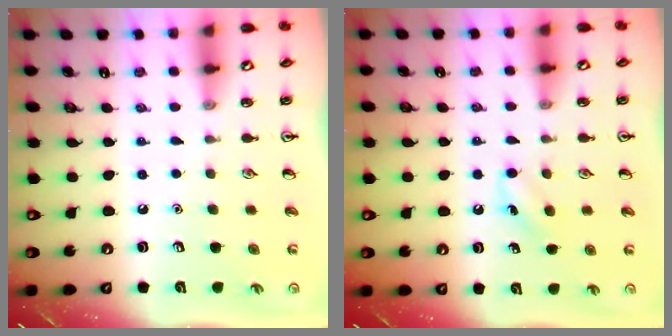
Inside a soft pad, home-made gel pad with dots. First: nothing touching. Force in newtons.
{"total": 6.3, "press": 6.0, "slide": 2.0}